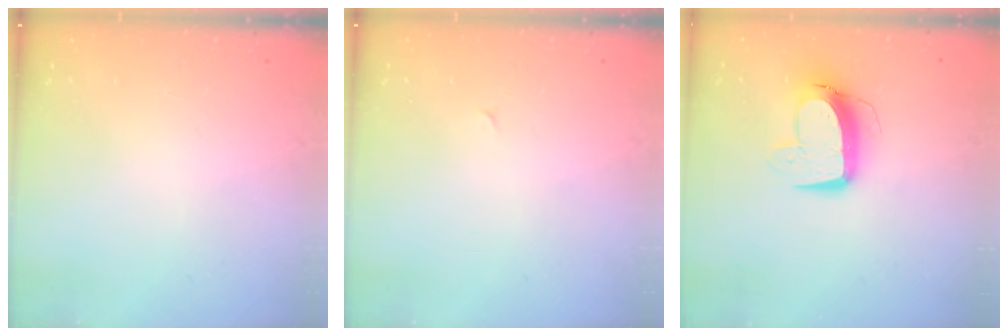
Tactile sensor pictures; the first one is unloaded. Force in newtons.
{"total": 0.0}
{"total": 11.1, "press": 11.1, "slide": 0.9}